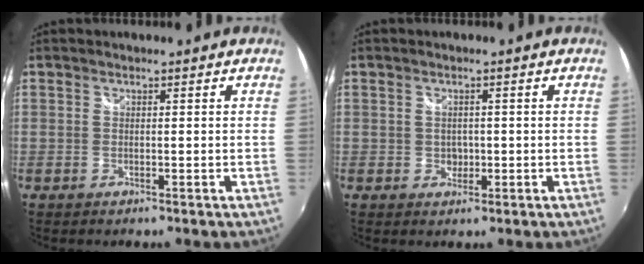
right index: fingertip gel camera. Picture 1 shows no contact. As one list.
[{"total": 2.2, "force": [-0.2, 2.0, 0.9], "torque": [-0.013, 0.001, -0.002]}]